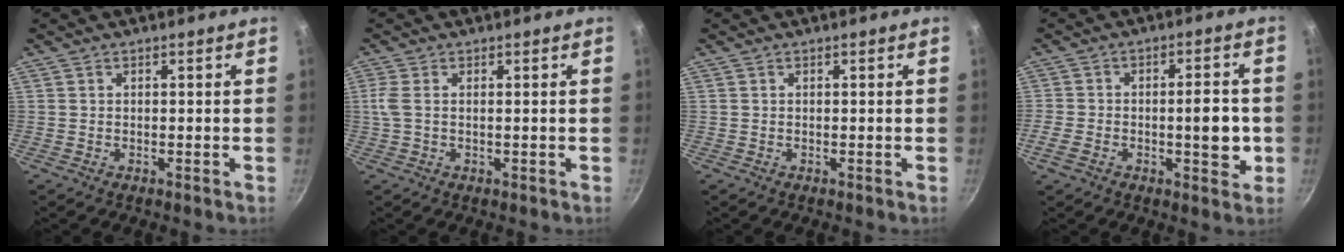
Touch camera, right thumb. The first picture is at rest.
{"total": 3.0, "force": [0.3, 1.1, 2.7], "torque": [-0.070, 0.004, 0.003]}
{"total": 0.0}
{"total": 9.5, "force": [-2.0, 4.4, 8.1], "torque": [-0.100, 0.022, -0.035]}